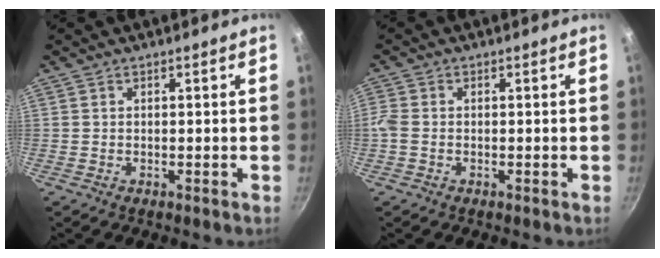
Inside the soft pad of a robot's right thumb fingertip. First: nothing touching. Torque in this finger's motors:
{"motor_torque": [-0.18, -0.39, 0.44, 0.16, -0.01]}